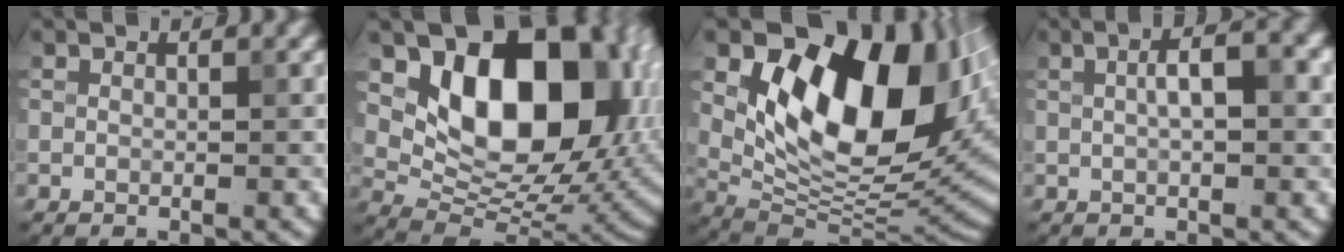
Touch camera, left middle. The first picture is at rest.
{"total": 14.9, "force": [3.9, 9.4, 10.9], "torque": [-0.127, -0.003, 0.078]}
{"total": 14.8, "force": [4.2, 8.3, 11.5], "torque": [-0.150, 0.000, 0.078]}
{"total": 3.9, "force": [0.3, 1.3, 3.7], "torque": [-0.065, 0.014, 0.009]}